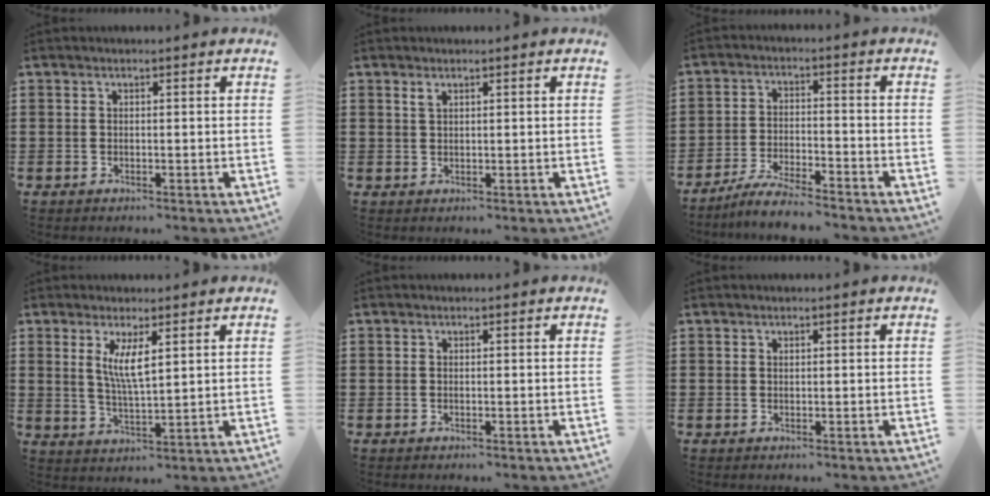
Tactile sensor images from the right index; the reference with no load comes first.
{"total": 1.0, "force": [0.6, 0.2, 0.7], "torque": [-0.016, 0.000, 0.011]}
{"total": 5.2, "force": [-5.0, -0.1, 1.7], "torque": [-0.043, -0.009, -0.098]}
{"total": 5.4, "force": [2.0, 1.2, 4.9], "torque": [-0.101, -0.001, 0.035]}
{"total": 0.0}
{"total": 0.0}